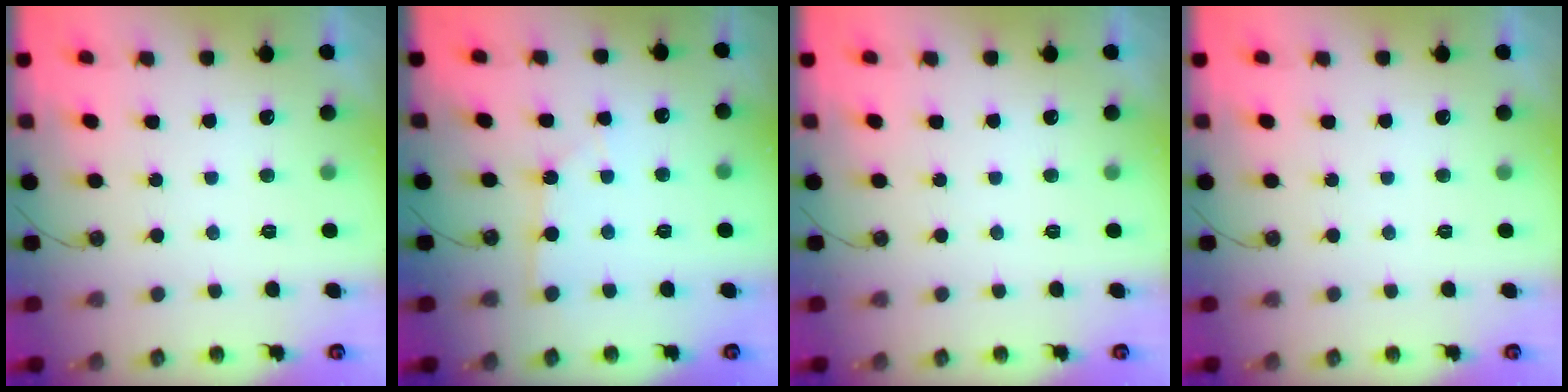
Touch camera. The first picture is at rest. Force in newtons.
{"total": 2.2, "press": 2.2, "slide": 0.4}
{"total": 0.0}
{"total": 0.0}